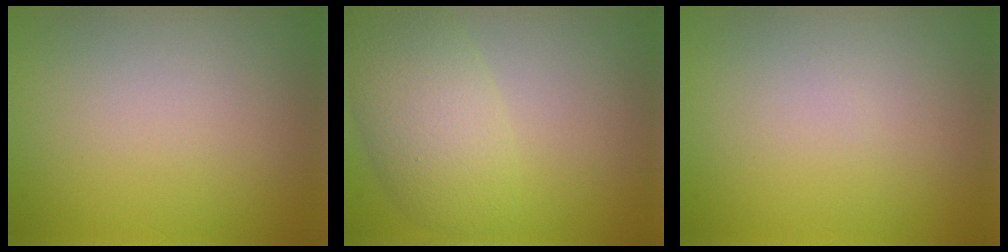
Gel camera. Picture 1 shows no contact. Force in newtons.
{"total": 5.7, "press": 5.7, "slide": 0.2}
{"total": 0.0}